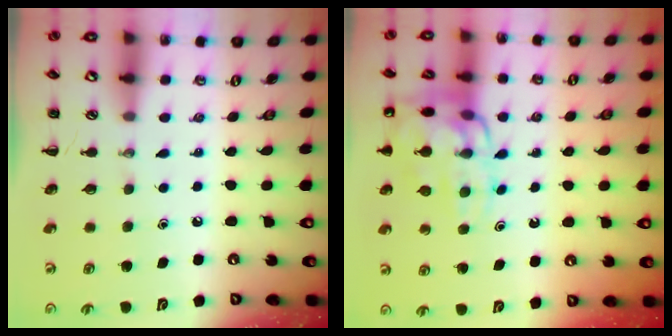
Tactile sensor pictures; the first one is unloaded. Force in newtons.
{"total": 14.4, "press": 14.3, "slide": 1.6}